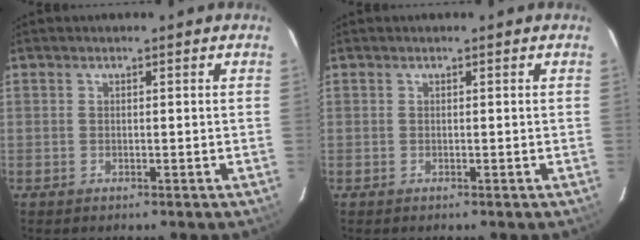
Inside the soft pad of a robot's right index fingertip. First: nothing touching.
{"total": 0.0}